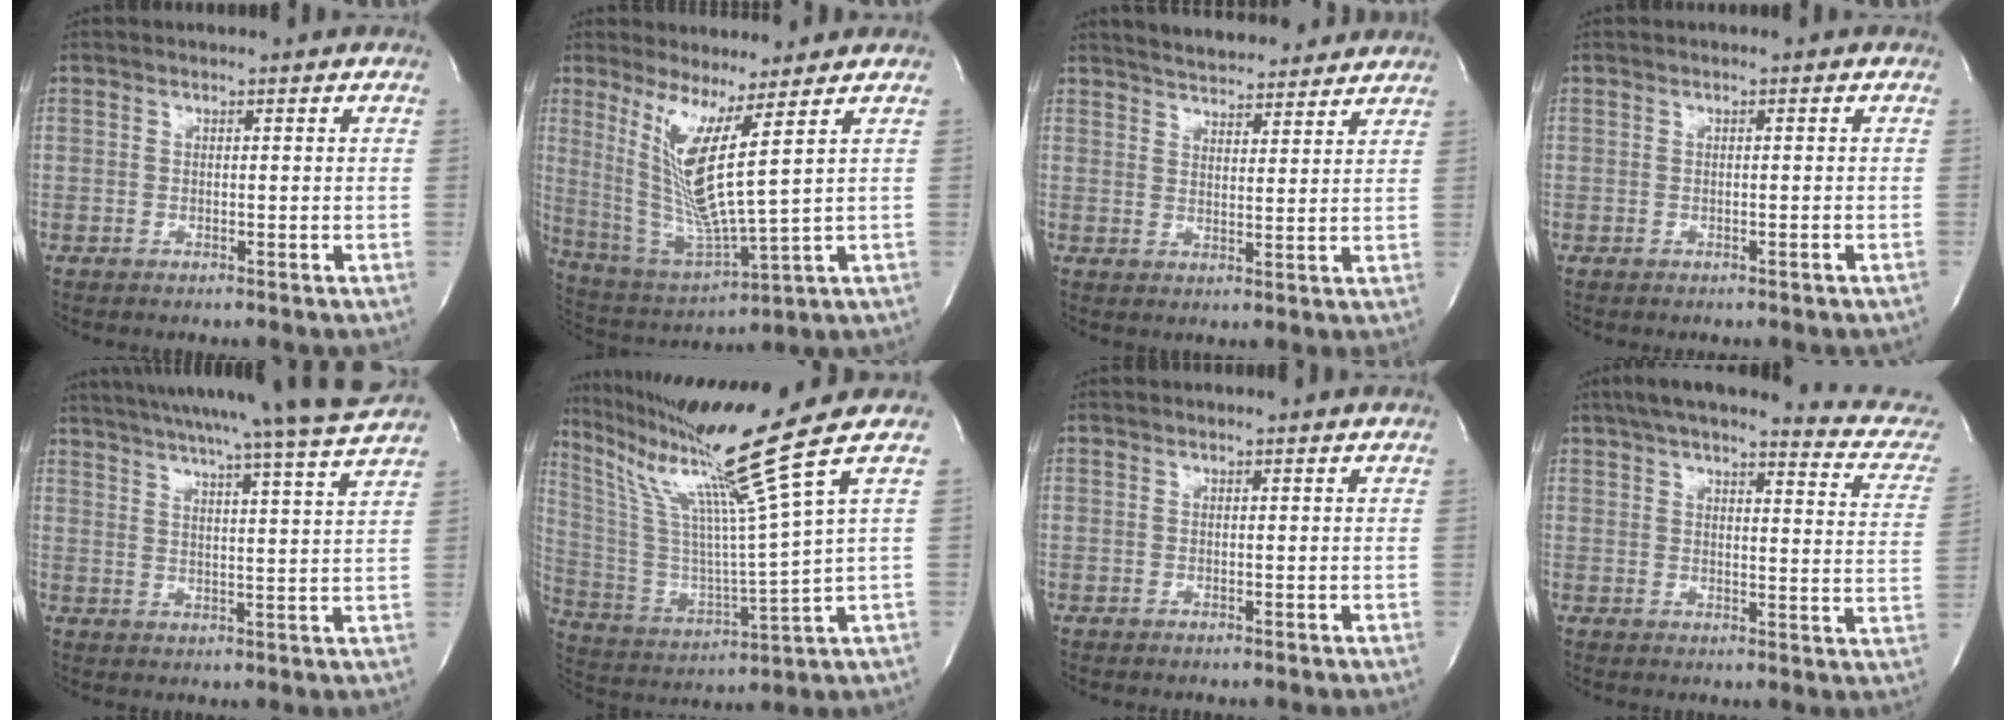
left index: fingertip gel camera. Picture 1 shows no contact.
{"total": 10.5, "force": [3.8, -0.9, 9.7], "torque": [-0.207, -0.030, 0.086]}
{"total": 12.2, "force": [11.2, 2.7, 3.9], "torque": [-0.052, 0.013, 0.152]}
{"total": 1.0, "force": [-0.6, -0.2, 0.8], "torque": [-0.016, 0.001, -0.003]}
{"total": 21.8, "force": [19.8, -2.4, 8.8], "torque": [-0.150, -0.047, 0.264]}
{"total": 16.8, "force": [12.3, -5.3, 10.2], "torque": [-0.191, -0.054, 0.231]}
{"total": 0.0}
{"total": 18.0, "force": [15.8, 2.5, 8.3], "torque": [-0.101, -0.023, 0.180]}